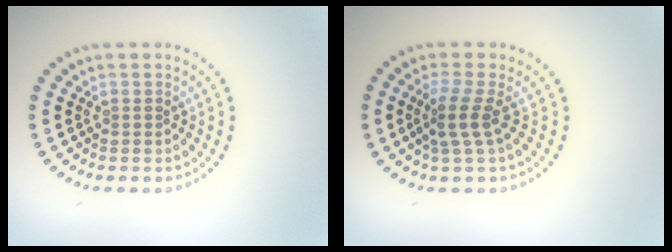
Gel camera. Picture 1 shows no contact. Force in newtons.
{"total": 2.6, "press": 1.9, "slide": 1.9}